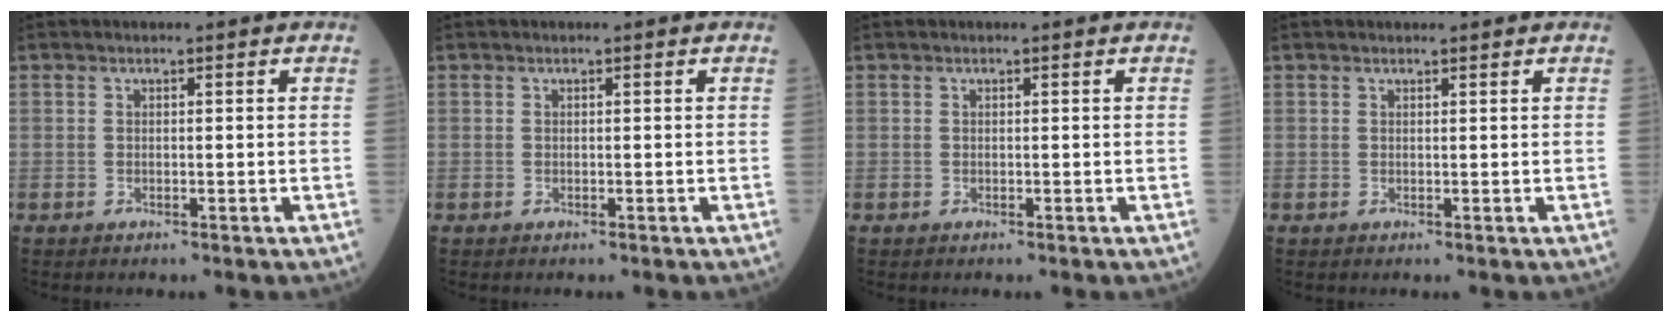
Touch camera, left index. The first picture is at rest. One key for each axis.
{"total": 0.0}
{"total": 0.0}
{"total": 0.6, "fx": 0.6, "fy": 0.1, "fz": 0.0, "tx": -0.002, "ty": 0.002, "tz": 0.008}